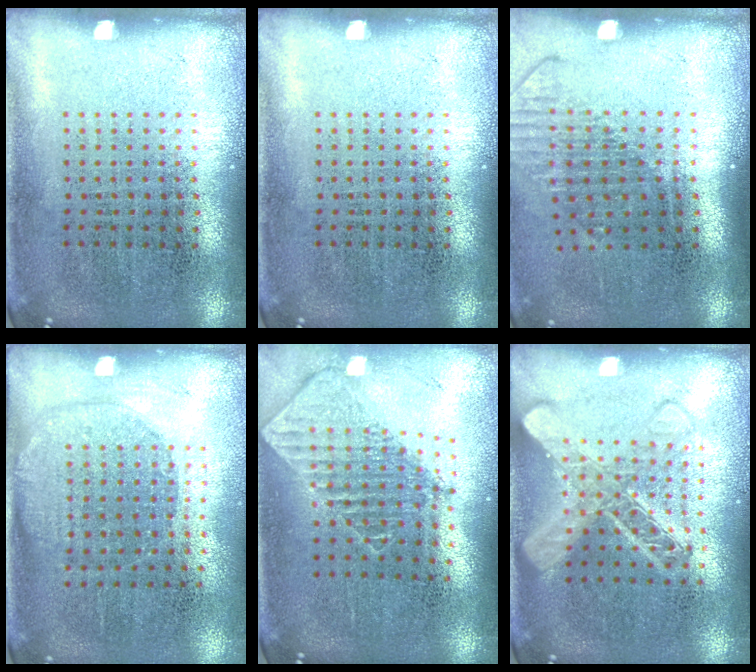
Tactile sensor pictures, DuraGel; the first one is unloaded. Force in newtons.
{"total": 0.0}
{"total": 1.5, "press": 1.1, "slide": 0.9}
{"total": 1.5, "press": 1.3, "slide": 0.7}
{"total": 2.0, "press": 1.5, "slide": 1.3}
{"total": 2.9, "press": 2.8, "slide": 0.5}